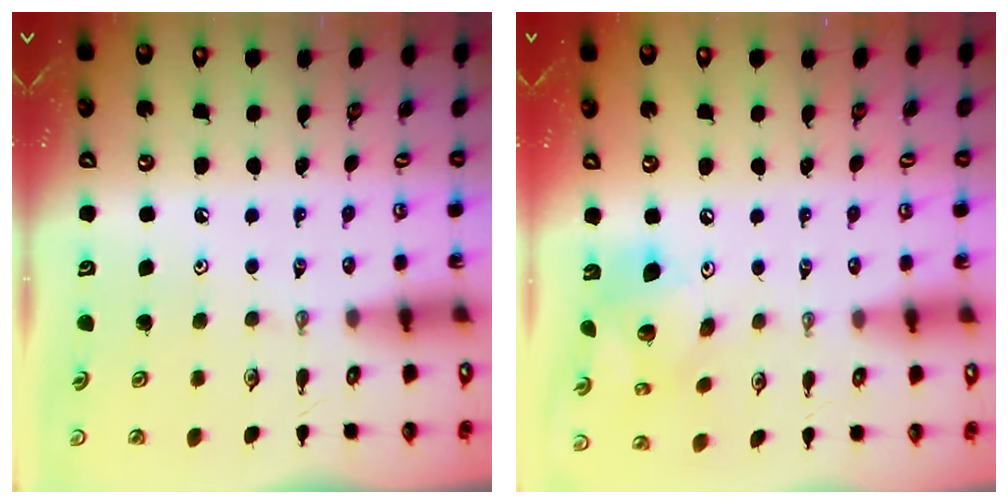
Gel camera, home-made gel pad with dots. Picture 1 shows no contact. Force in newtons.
{"total": 13.6, "press": 13.5, "slide": 1.4}